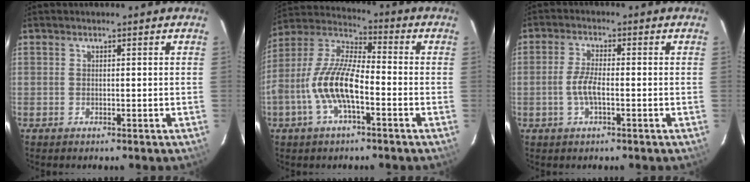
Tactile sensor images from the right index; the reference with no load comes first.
{"total": 13.1, "force": [-4.3, 4.6, 11.5], "torque": [-0.242, 0.003, -0.083]}
{"total": 2.6, "force": [-0.8, 0.7, 2.4], "torque": [-0.050, 0.000, -0.015]}